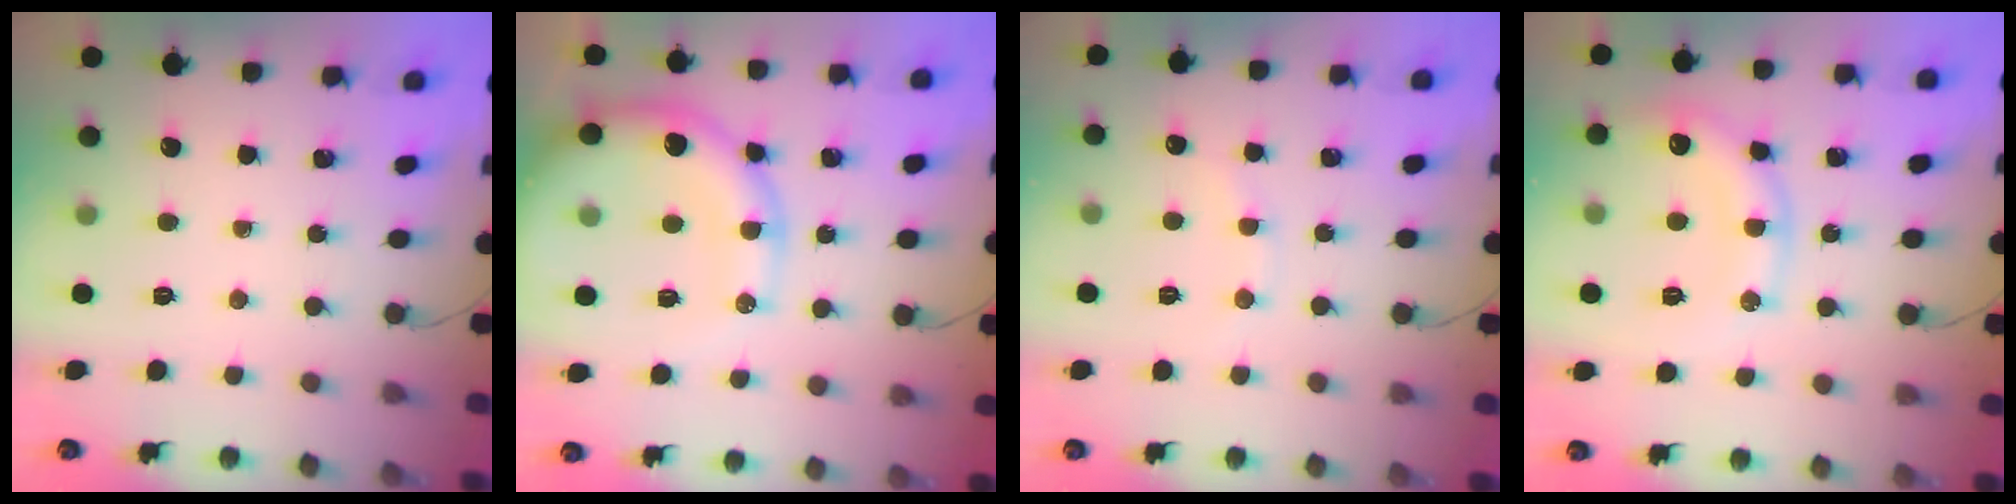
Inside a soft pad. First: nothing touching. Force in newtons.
{"total": 17.0, "press": 16.5, "slide": 4.0}
{"total": 5.6, "press": 5.4, "slide": 1.7}
{"total": 11.9, "press": 11.8, "slide": 0.9}